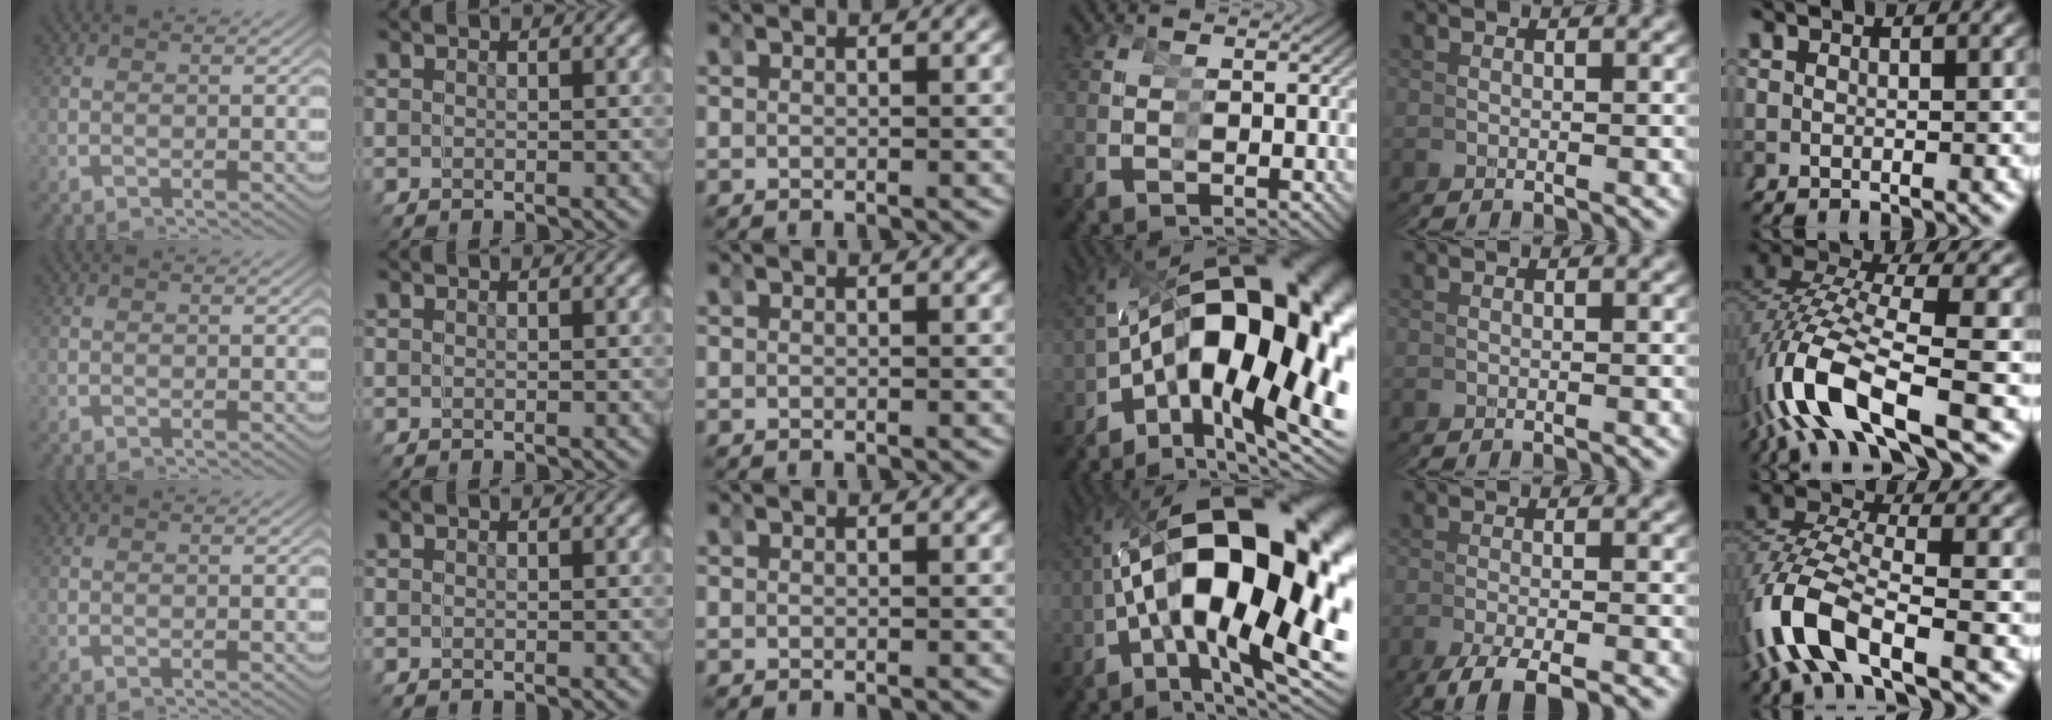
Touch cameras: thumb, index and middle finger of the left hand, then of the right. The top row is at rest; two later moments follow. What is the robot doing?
{"motion": "grasp_and_lifting", "object": "tape"}